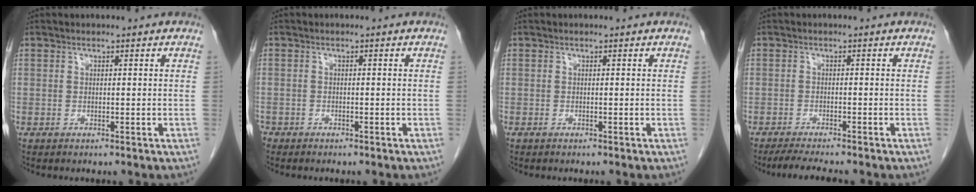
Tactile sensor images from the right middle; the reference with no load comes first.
{"total": 1.6, "force": [-1.3, 0.9, 0.3], "torque": [-0.008, 0.000, -0.020]}
{"total": 0.0}
{"total": 5.1, "force": [-4.4, 0.2, 2.6], "torque": [-0.042, -0.015, -0.072]}